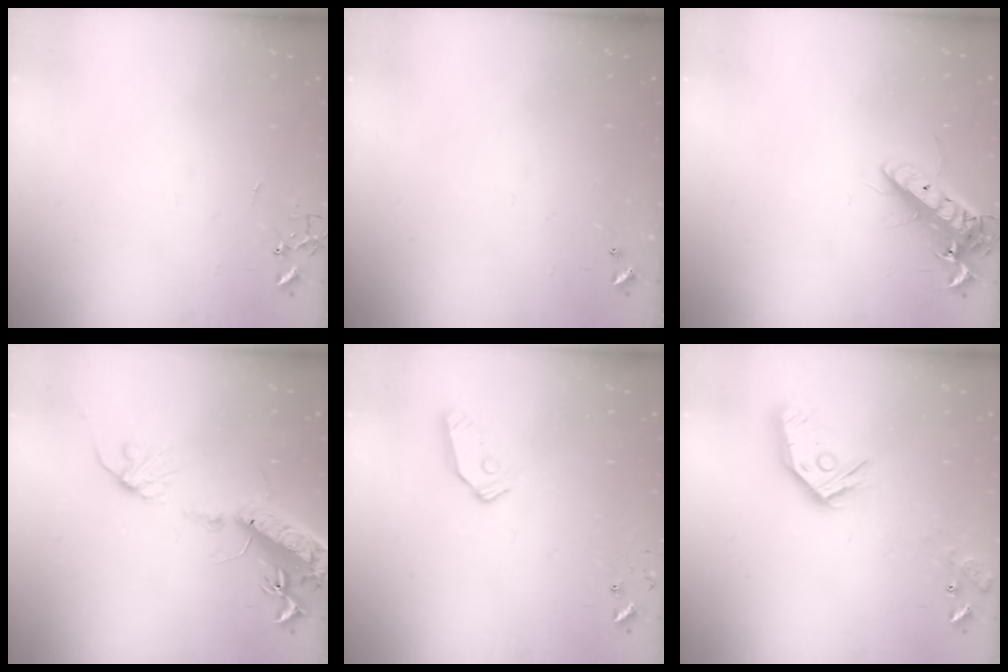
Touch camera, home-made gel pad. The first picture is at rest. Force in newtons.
{"total": 0.0}
{"total": 15.0, "press": 14.8, "slide": 2.4}
{"total": 16.6, "press": 16.2, "slide": 3.8}
{"total": 8.1, "press": 8.1, "slide": 0.7}
{"total": 14.1, "press": 14.1, "slide": 1.1}